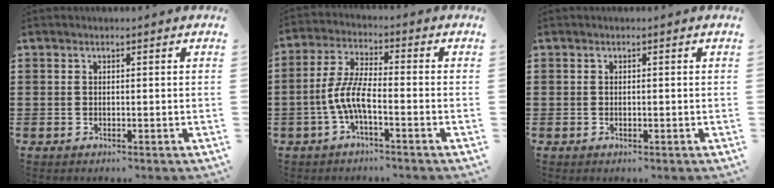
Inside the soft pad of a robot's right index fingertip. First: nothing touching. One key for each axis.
{"total": 6.4, "fx": -2.5, "fy": 1.5, "fz": 5.6, "tx": -0.146, "ty": -0.016, "tz": -0.057}
{"total": 0.0}